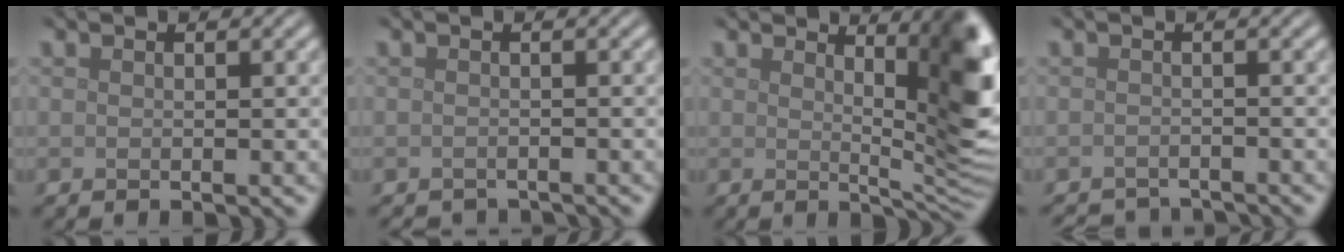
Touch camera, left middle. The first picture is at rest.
{"total": 1.6, "force": [-1.6, 0.1, 0.0], "torque": [0.005, -0.006, -0.022]}
{"total": 9.3, "force": [2.9, 2.6, 8.4], "torque": [-0.089, 0.000, 0.048]}
{"total": 3.6, "force": [-3.6, 0.4, 0.5], "torque": [-0.011, -0.004, -0.055]}